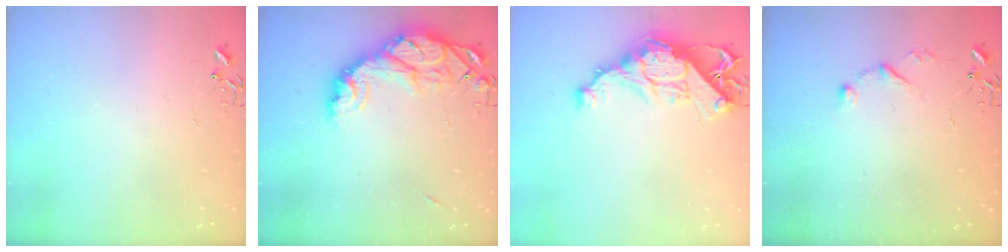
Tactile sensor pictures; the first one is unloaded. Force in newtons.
{"total": 15.7, "press": 15.7, "slide": 1.4}
{"total": 13.4, "press": 13.4, "slide": 1.1}
{"total": 6.6, "press": 6.6, "slide": 0.5}